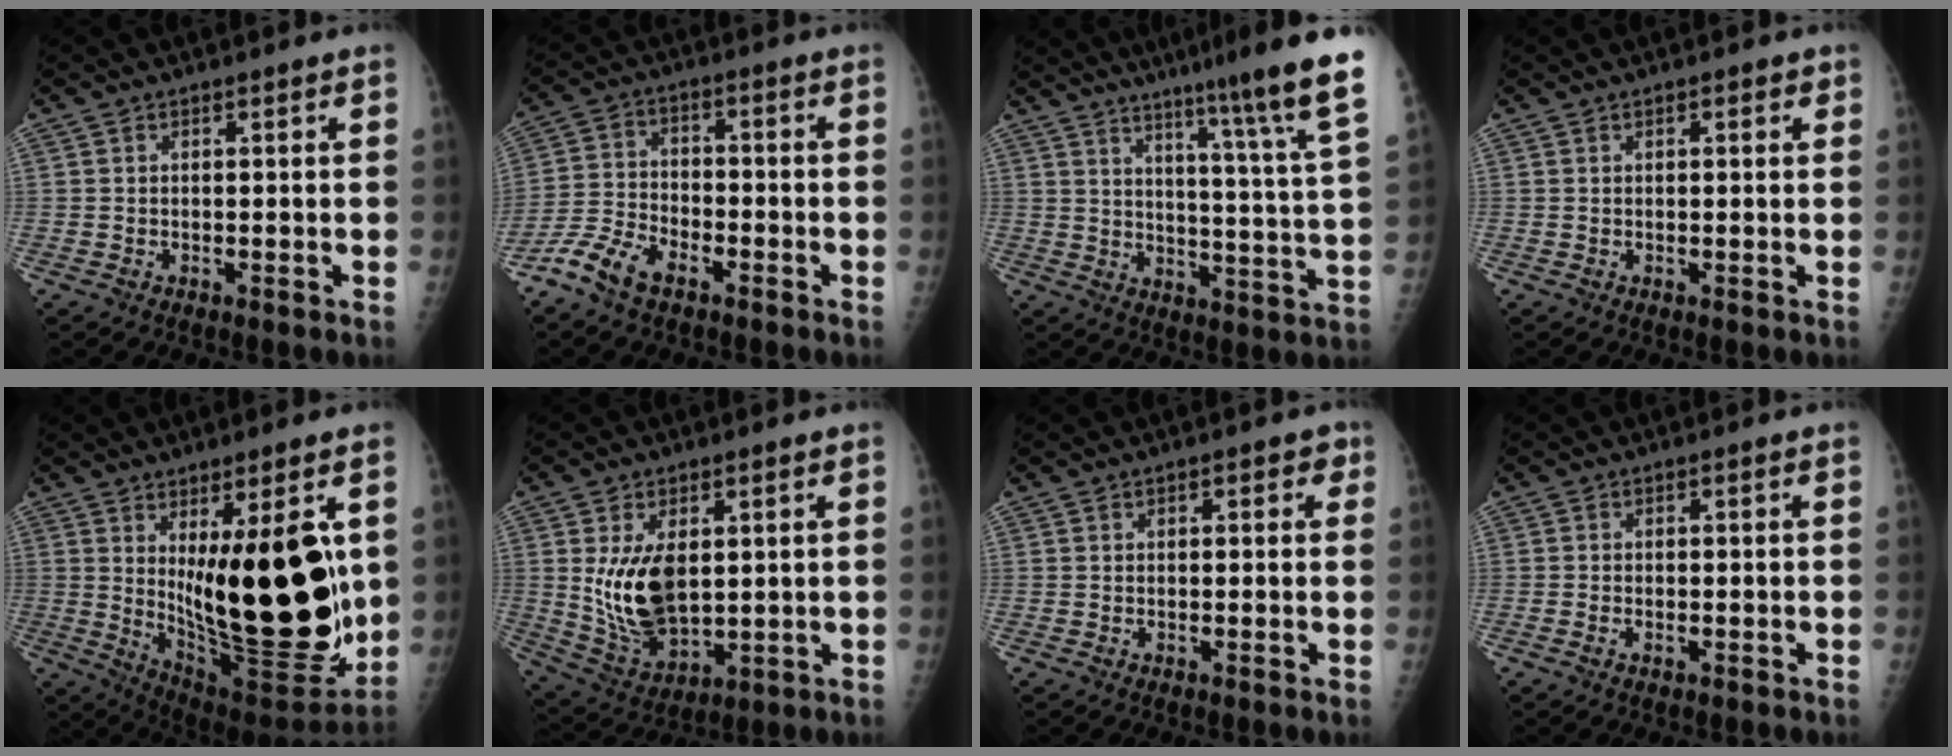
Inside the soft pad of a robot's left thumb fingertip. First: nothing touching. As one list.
[{"total": 8.1, "force": [-5.6, 3.8, 4.5], "torque": [-0.098, 0.018, -0.115]}, {"total": 17.9, "force": [13.3, -0.4, 12.0], "torque": [-0.149, -0.086, 0.172]}, {"total": 1.5, "force": [0.7, 0.6, 1.2], "torque": [-0.011, 0.000, 0.007]}, {"total": 27.0, "force": [3.0, 9.1, 25.3], "torque": [-0.339, -0.068, 0.065]}, {"total": 12.0, "force": [1.8, 7.0, 9.6], "torque": [-0.158, -0.020, 0.052]}, {"total": 2.5, "force": [1.0, 1.4, 1.9], "torque": [-0.008, 0.002, 0.008]}, {"total": 1.1, "force": [-0.4, 0.5, 0.9], "torque": [-0.022, 0.007, -0.007]}]